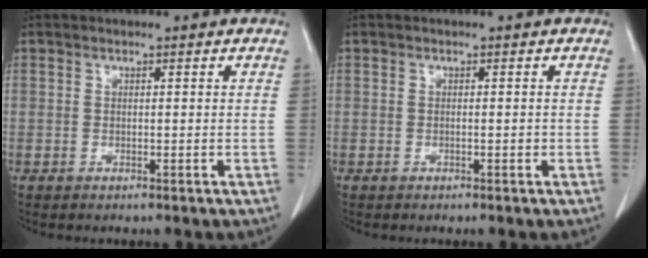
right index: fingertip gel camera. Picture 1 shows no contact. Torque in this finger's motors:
{"motor_torque": [0.11, -0.13, 0.04, 0.02]}